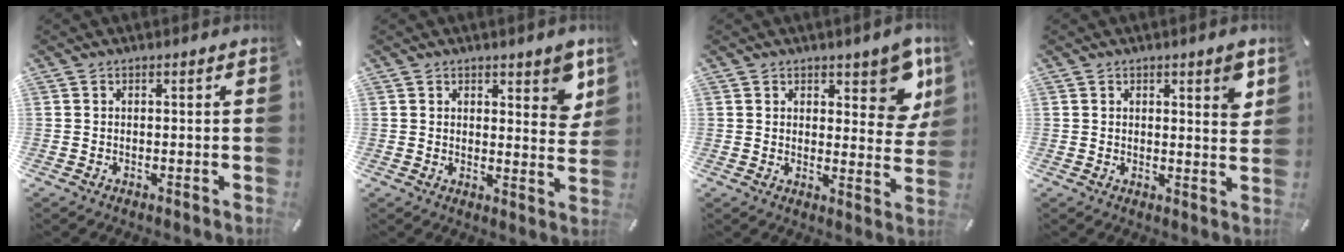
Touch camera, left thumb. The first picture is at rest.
{"total": 6.0, "force": [3.9, 2.9, 3.4], "torque": [-0.029, -0.024, 0.063]}
{"total": 9.0, "force": [5.7, 4.4, 5.3], "torque": [-0.045, -0.040, 0.095]}
{"total": 4.4, "force": [2.5, 1.5, 3.4], "torque": [-0.040, -0.017, 0.036]}